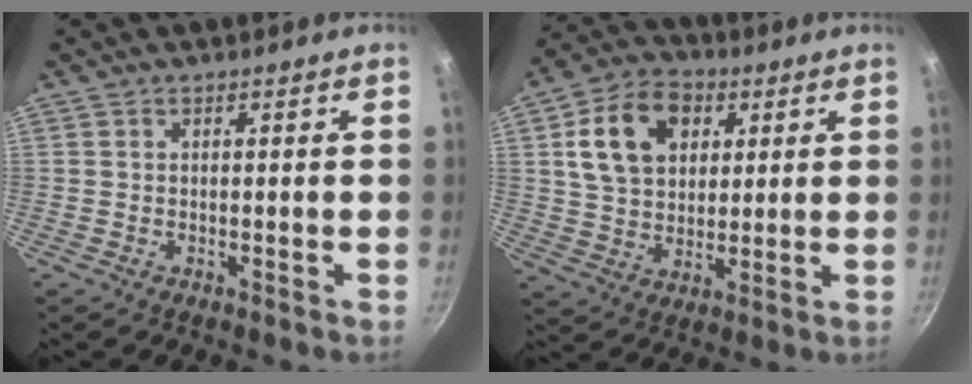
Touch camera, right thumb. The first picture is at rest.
{"total": 14.7, "force": [4.6, 10.6, 9.1], "torque": [-0.136, 0.001, 0.072]}